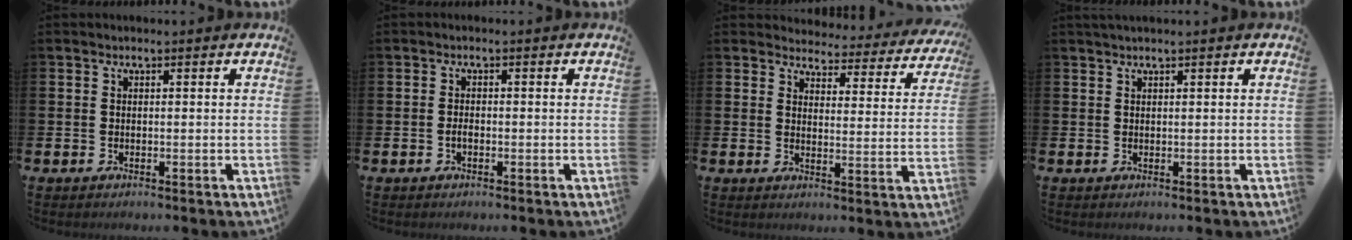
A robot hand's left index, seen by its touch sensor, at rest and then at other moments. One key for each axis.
{"total": 1.1, "fx": -0.4, "fy": 0.6, "fz": 0.8, "tx": -0.015, "ty": 0.001, "tz": -0.009}
{"total": 3.7, "fx": 3.6, "fy": 1.1, "fz": 0.5, "tx": -0.018, "ty": -0.039, "tz": 0.054}
{"total": 0.8, "fx": 0.6, "fy": -0.1, "fz": 0.4, "tx": -0.014, "ty": 0.004, "tz": 0.013}